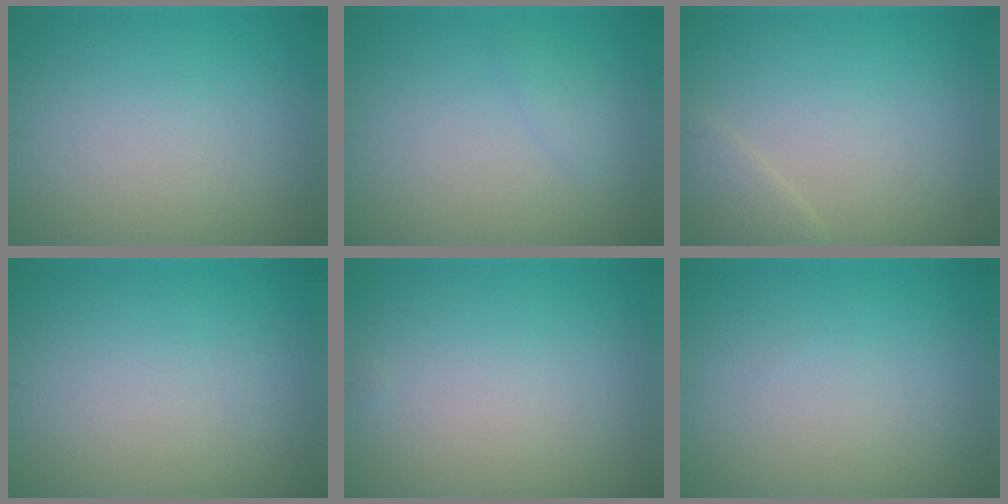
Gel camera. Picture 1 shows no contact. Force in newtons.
{"total": 0.9, "press": 0.9, "slide": 0.1}
{"total": 1.6, "press": 1.6, "slide": 0.1}
{"total": 0.0}
{"total": 0.0}
{"total": 0.0}